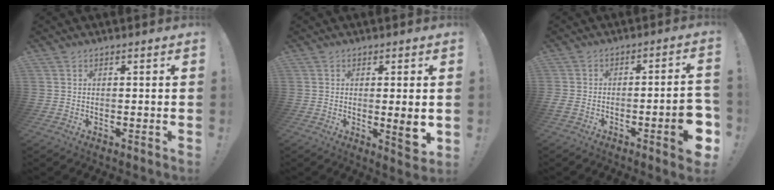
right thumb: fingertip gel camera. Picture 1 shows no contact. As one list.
[{"total": 6.1, "force": [0.0, 1.0, 6.0], "torque": [-0.071, -0.013, 0.000]}, {"total": 9.8, "force": [-3.8, 1.9, 8.8], "torque": [-0.127, 0.014, -0.057]}]